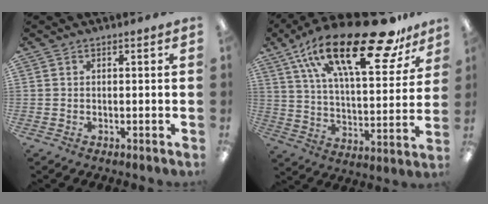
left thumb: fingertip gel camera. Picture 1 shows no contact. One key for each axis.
{"total": 28.7, "fx": 18.1, "fy": 10.0, "fz": 19.8, "tx": -0.324, "ty": -0.098, "tz": 0.300}